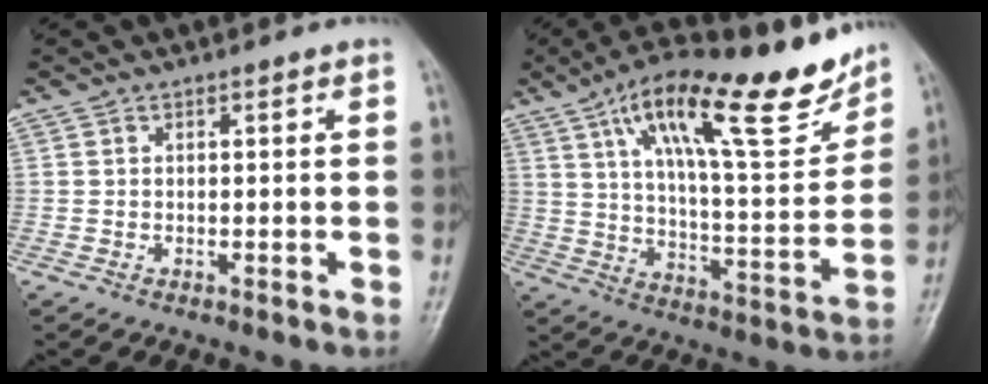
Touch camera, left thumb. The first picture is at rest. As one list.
[{"total": 23.2, "force": [14.7, 6.7, 16.7], "torque": [-0.230, -0.053, 0.236]}]